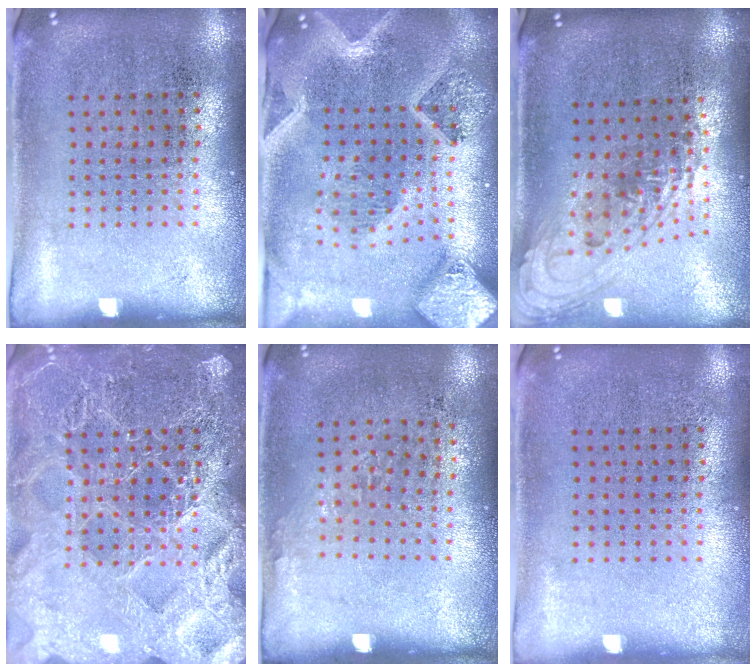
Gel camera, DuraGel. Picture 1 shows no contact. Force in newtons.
{"total": 3.8, "press": 3.0, "slide": 2.3}
{"total": 1.5, "press": 1.2, "slide": 1.0}
{"total": 5.9, "press": 5.9, "slide": 0.7}
{"total": 0.9, "press": 0.7, "slide": 0.7}
{"total": 0.0}